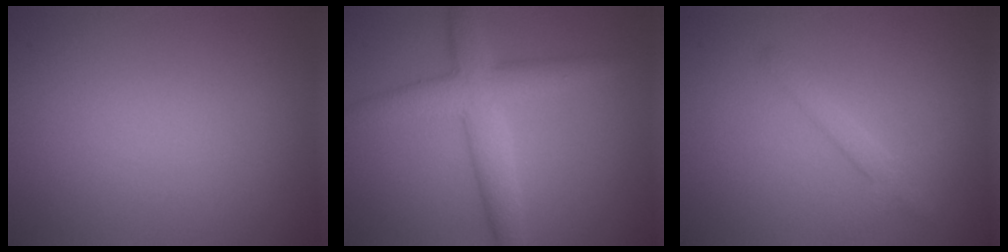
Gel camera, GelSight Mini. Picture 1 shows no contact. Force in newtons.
{"total": 5.3, "press": 5.3, "slide": 0.1}
{"total": 1.7, "press": 1.7, "slide": 0.2}